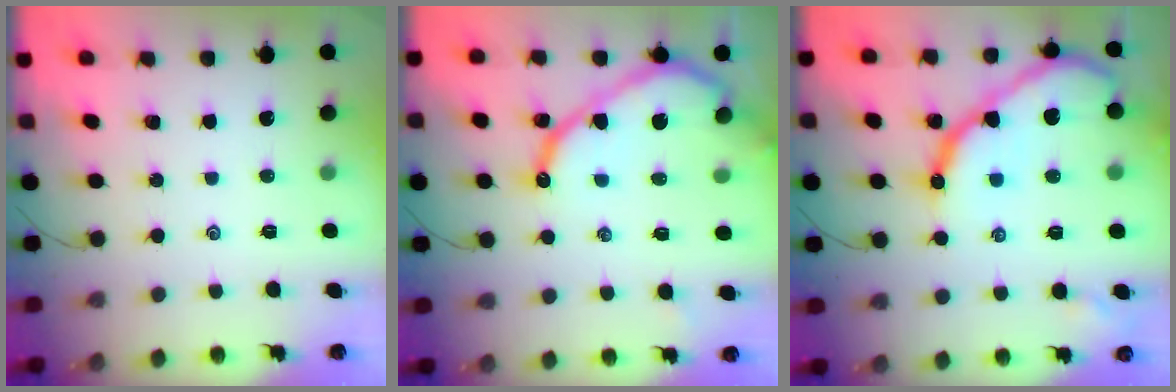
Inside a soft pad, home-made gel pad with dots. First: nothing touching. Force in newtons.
{"total": 13.1, "press": 13.1, "slide": 1.1}
{"total": 16.7, "press": 16.6, "slide": 1.6}